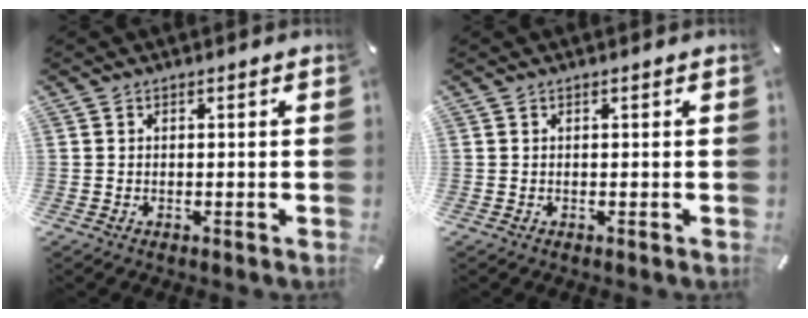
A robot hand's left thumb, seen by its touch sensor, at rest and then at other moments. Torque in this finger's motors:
{"motor_torque": [-0.05, 0.04, 0.03, -0.03, 0.00]}